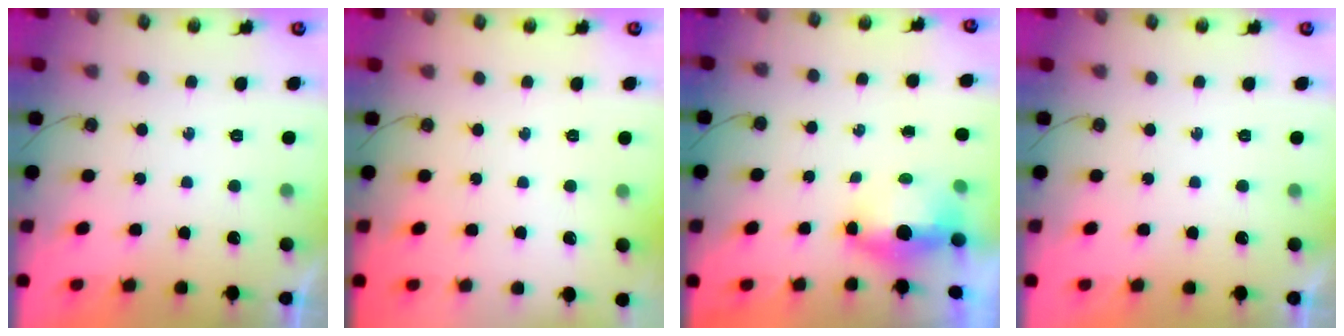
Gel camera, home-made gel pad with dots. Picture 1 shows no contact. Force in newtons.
{"total": 0.0}
{"total": 7.1, "press": 5.6, "slide": 4.5}
{"total": 0.0}